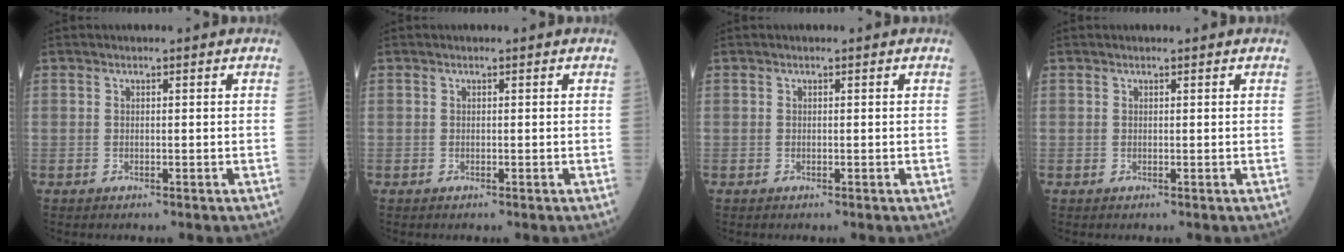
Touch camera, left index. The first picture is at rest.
{"total": 0.0}
{"total": 0.0}
{"total": 0.6, "force": [0.6, 0.0, 0.1], "torque": [-0.006, -0.002, 0.009]}